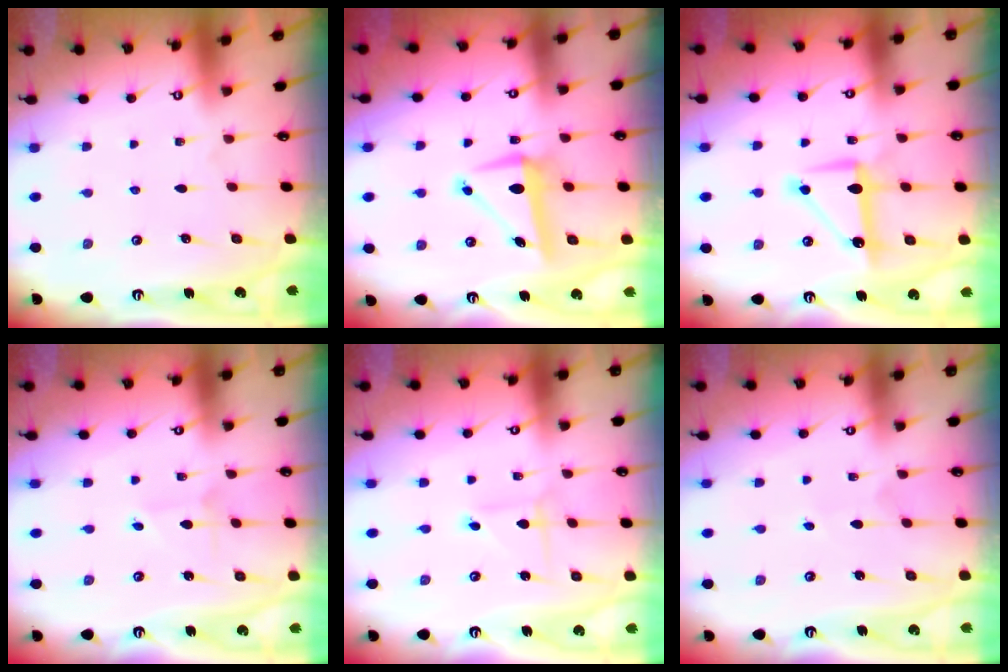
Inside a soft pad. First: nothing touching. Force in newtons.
{"total": 8.0, "press": 7.9, "slide": 1.4}
{"total": 10.2, "press": 10.2, "slide": 0.4}
{"total": 1.4, "press": 1.4, "slide": 0.1}
{"total": 1.0, "press": 1.0, "slide": 0.1}
{"total": 2.8, "press": 2.8, "slide": 0.2}